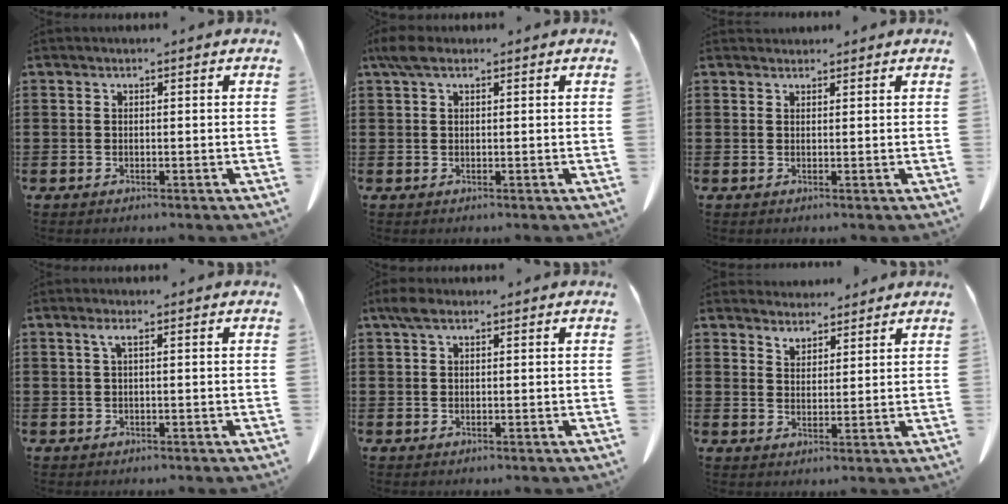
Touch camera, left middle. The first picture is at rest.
{"total": 2.6, "force": [1.3, 1.2, 1.9], "torque": [-0.043, 0.005, 0.024]}
{"total": 1.2, "force": [1.1, 0.3, 0.0], "torque": [-0.003, -0.001, 0.023]}
{"total": 1.7, "force": [0.2, 0.3, 1.6], "torque": [-0.032, 0.000, 0.004]}
{"total": 1.9, "force": [0.8, 1.0, 1.4], "torque": [-0.033, 0.005, 0.015]}
{"total": 3.9, "force": [3.7, 1.3, -0.3], "torque": [-0.006, -0.011, 0.072]}